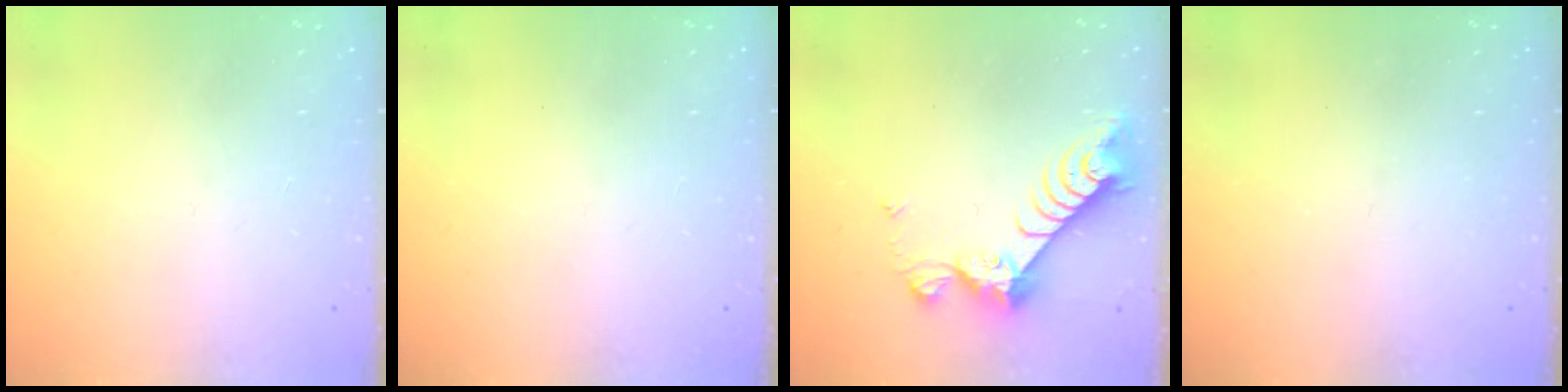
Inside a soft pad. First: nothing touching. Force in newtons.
{"total": 0.0}
{"total": 8.6, "press": 8.5, "slide": 0.7}
{"total": 0.0}